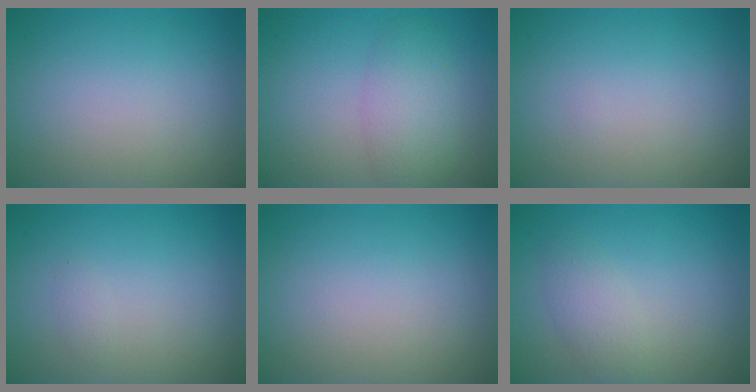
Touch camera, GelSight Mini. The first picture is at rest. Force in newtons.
{"total": 3.4, "press": 3.4, "slide": 0.1}
{"total": 0.0}
{"total": 0.6, "press": 0.6, "slide": 0.0}
{"total": 0.0}
{"total": 2.2, "press": 2.2, "slide": 0.1}